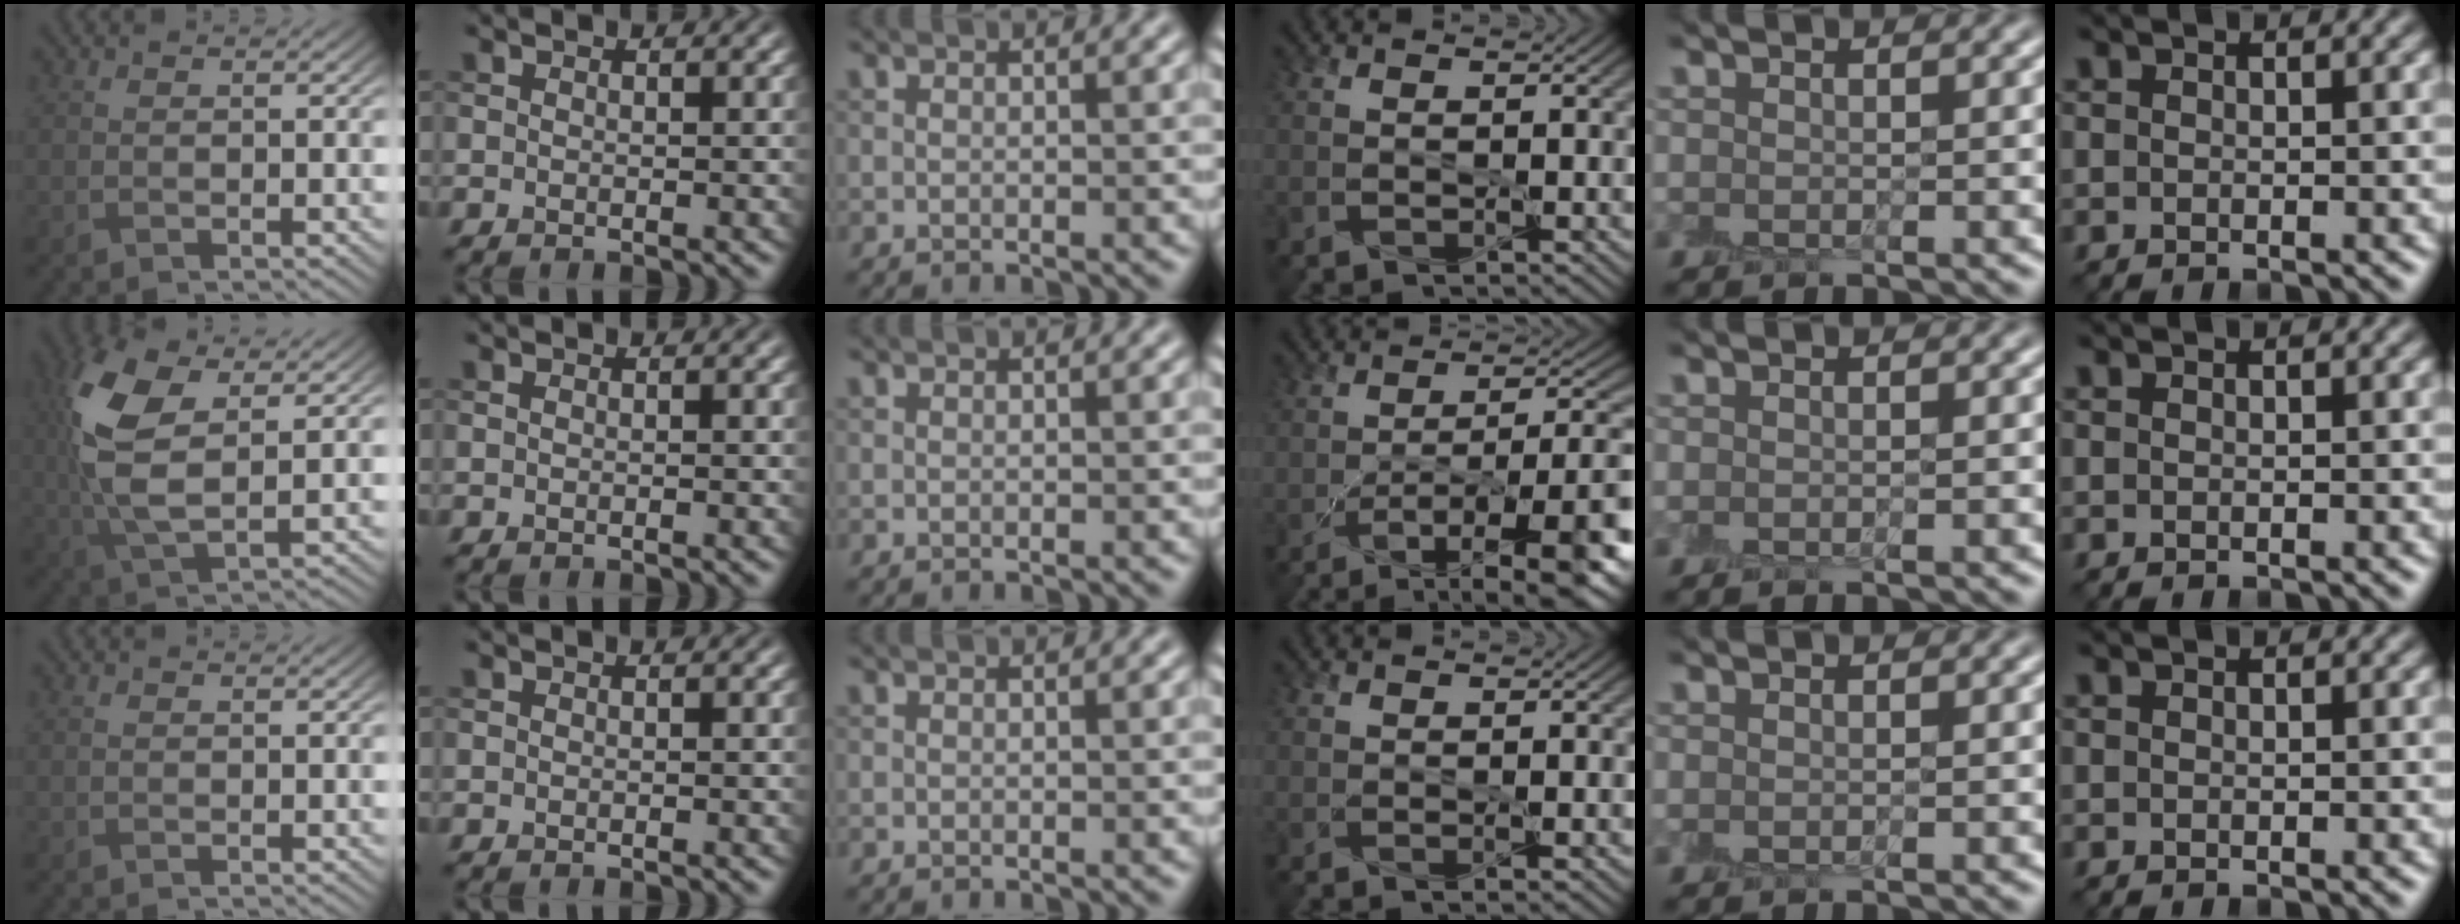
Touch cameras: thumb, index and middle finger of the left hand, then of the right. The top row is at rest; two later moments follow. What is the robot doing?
{"motion": "peel", "object": "small bumper sticker"}